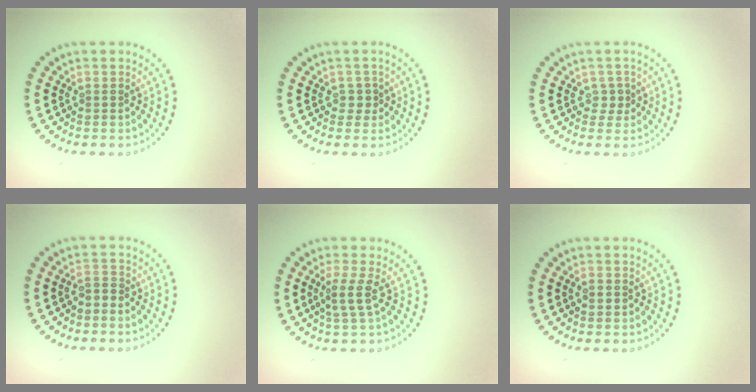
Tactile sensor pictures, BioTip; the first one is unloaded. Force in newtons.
{"total": 1.2, "press": 1.0, "slide": 0.7}
{"total": 1.0, "press": 0.8, "slide": 0.5}
{"total": 1.3, "press": 1.0, "slide": 0.9}
{"total": 2.3, "press": 1.8, "slide": 1.5}
{"total": 1.1, "press": 1.1, "slide": 0.1}